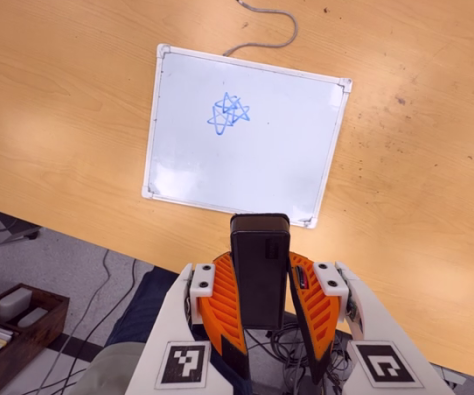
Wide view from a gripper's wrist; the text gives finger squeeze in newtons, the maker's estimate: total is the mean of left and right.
{"total": 9.9, "left": 8.4, "right": 11.4}